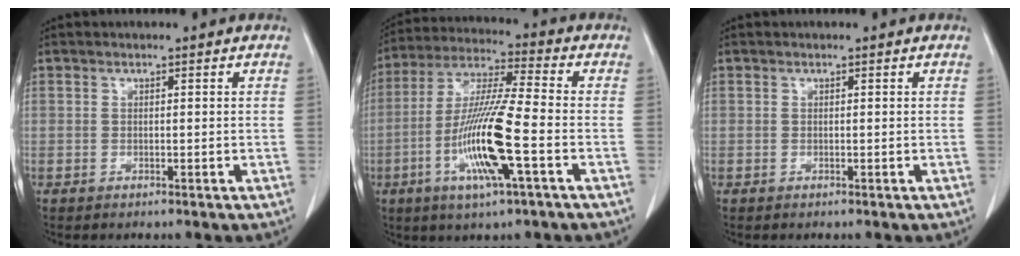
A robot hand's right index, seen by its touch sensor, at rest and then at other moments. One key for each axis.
{"total": 14.4, "fx": -4.3, "fy": 0.6, "fz": 13.7, "tx": -0.278, "ty": -0.011, "tz": -0.086}
{"total": 0.0}